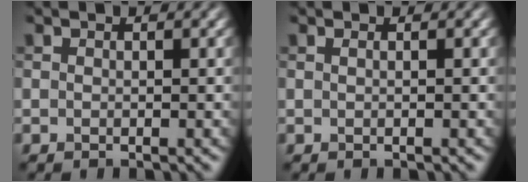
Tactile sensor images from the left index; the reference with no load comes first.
{"total": 0.6, "force": [0.2, 0.3, 0.5], "torque": [-0.008, 0.002, -0.002]}